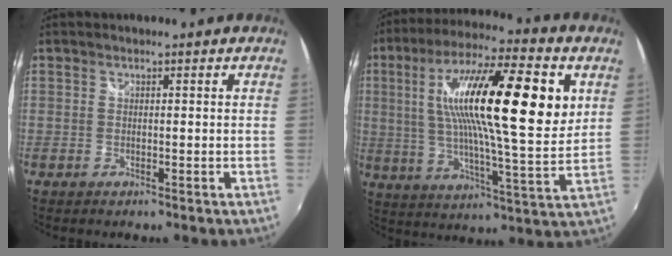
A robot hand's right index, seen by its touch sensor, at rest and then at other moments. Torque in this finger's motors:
{"motor_torque": [2.14, 0.00, 1.05, 0.21]}